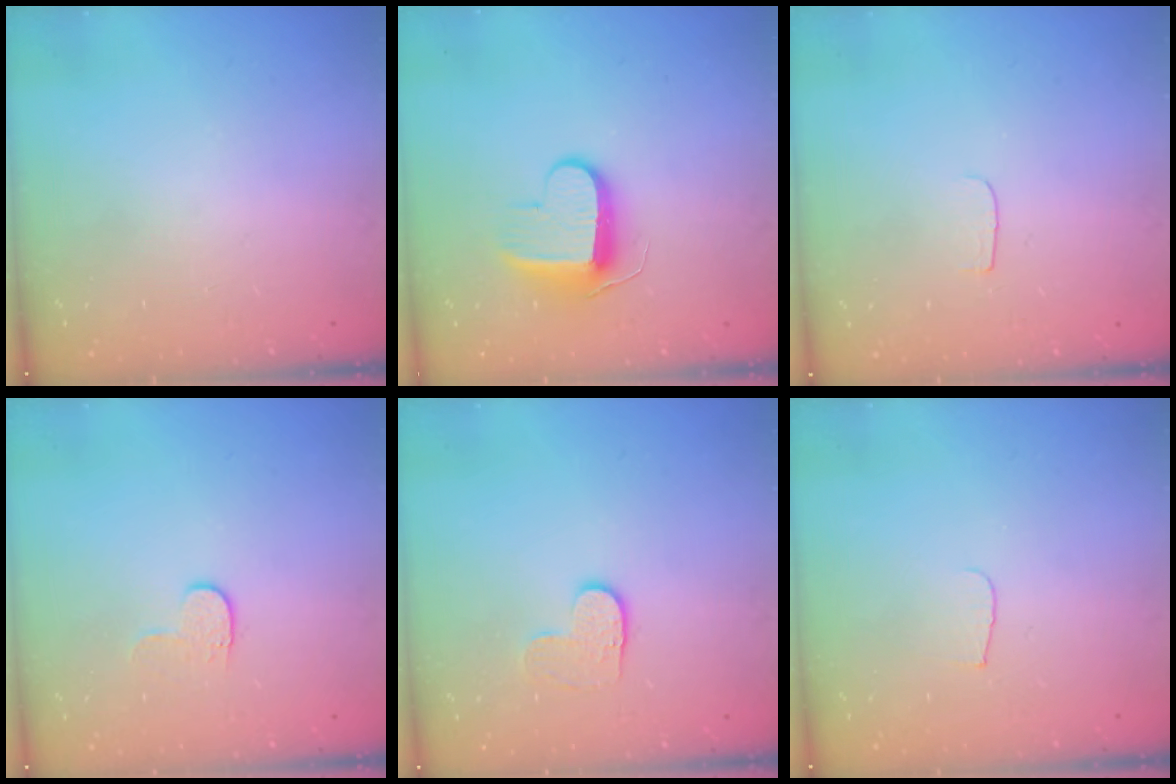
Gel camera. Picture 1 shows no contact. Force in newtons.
{"total": 9.3, "press": 9.3, "slide": 0.4}
{"total": 3.5, "press": 3.4, "slide": 0.4}
{"total": 4.6, "press": 4.6, "slide": 0.5}
{"total": 4.3, "press": 4.3, "slide": 0.5}
{"total": 4.3, "press": 4.2, "slide": 0.4}